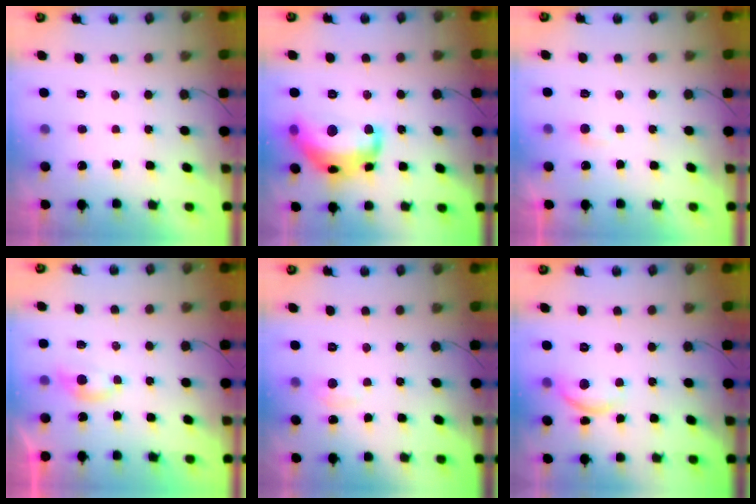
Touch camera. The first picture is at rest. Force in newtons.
{"total": 18.8, "press": 18.8, "slide": 0.9}
{"total": 2.7, "press": 2.7, "slide": 0.3}
{"total": 3.1, "press": 3.1, "slide": 0.4}
{"total": 2.9, "press": 2.9, "slide": 0.4}
{"total": 8.8, "press": 8.8, "slide": 0.5}